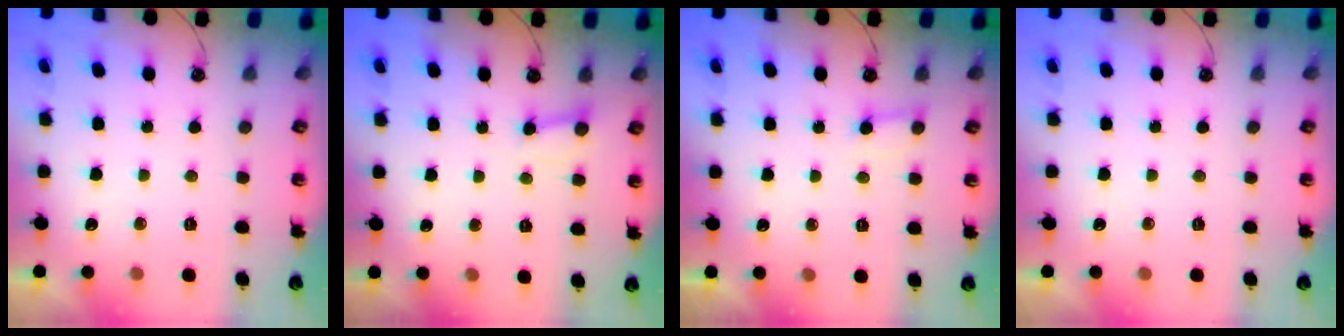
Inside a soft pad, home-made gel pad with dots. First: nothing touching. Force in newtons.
{"total": 2.6, "press": 2.6, "slide": 0.2}
{"total": 5.4, "press": 5.4, "slide": 0.8}
{"total": 0.0}